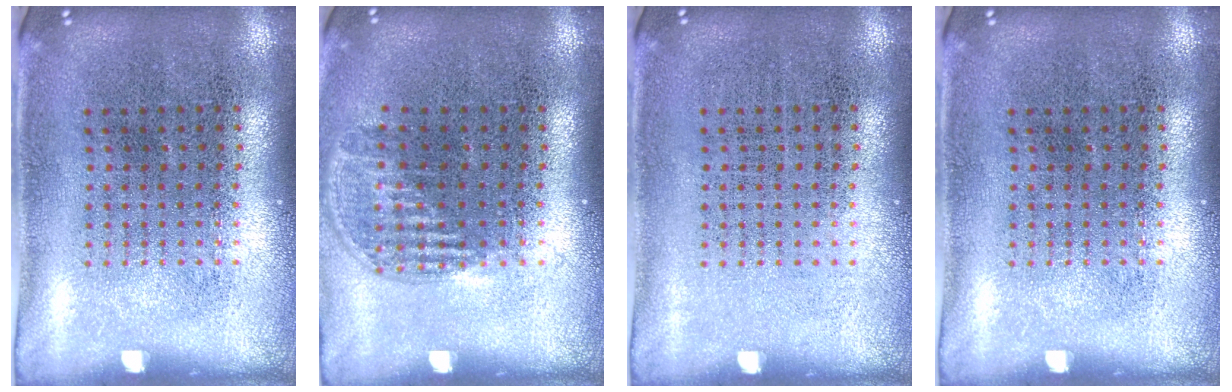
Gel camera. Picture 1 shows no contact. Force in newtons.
{"total": 1.0, "press": 0.8, "slide": 0.6}
{"total": 0.0}
{"total": 0.0}